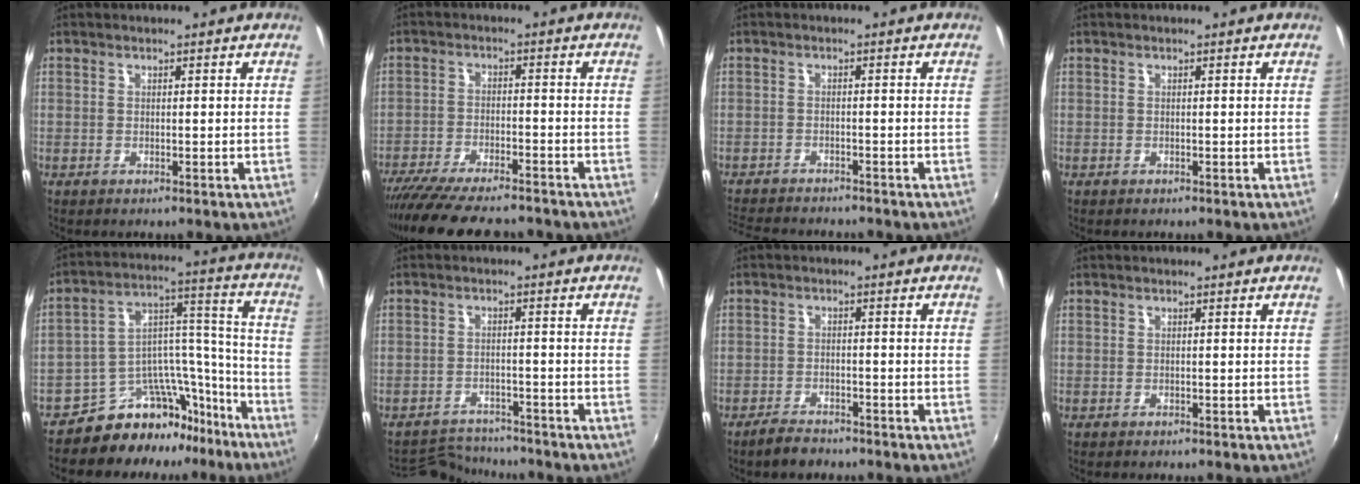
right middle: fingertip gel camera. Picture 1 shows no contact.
{"total": 16.7, "force": [-14.3, 3.5, 7.9], "torque": [-0.159, -0.032, -0.223]}
{"total": 9.0, "force": [-8.4, 1.8, 2.9], "torque": [-0.082, -0.013, -0.135]}
{"total": 0.0}
{"total": 15.0, "force": [-12.9, 6.7, 3.7], "torque": [-0.049, 0.082, -0.192]}
{"total": 6.5, "force": [-6.4, 1.2, 0.1], "torque": [-0.021, 0.005, -0.106]}
{"total": 3.7, "force": [-3.2, 1.3, 1.3], "torque": [-0.041, 0.003, -0.056]}
{"total": 0.0}